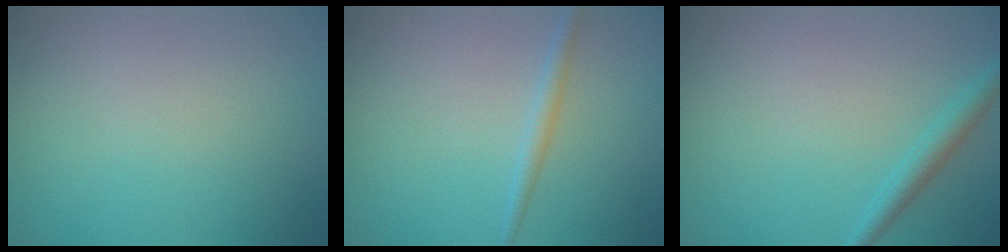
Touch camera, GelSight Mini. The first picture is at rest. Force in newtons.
{"total": 1.3, "press": 1.3, "slide": 0.1}
{"total": 1.8, "press": 1.8, "slide": 0.1}